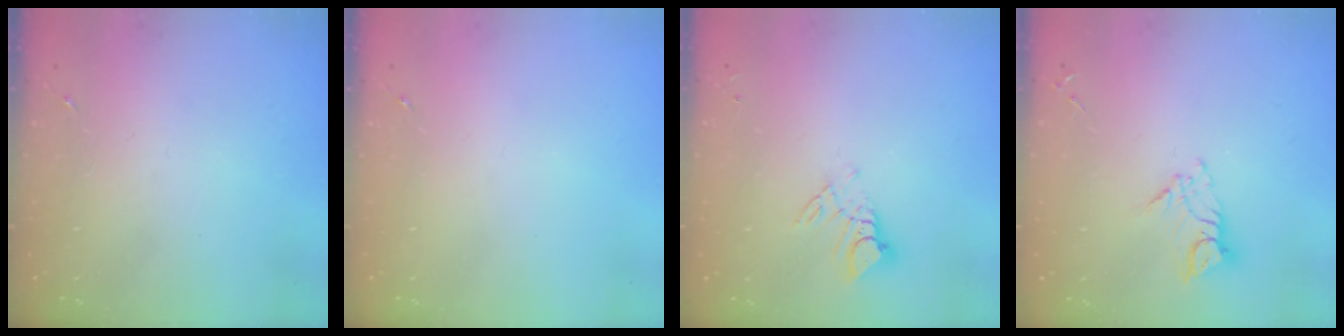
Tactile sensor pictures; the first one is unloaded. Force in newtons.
{"total": 0.0}
{"total": 6.8, "press": 6.8, "slide": 0.5}
{"total": 8.4, "press": 8.4, "slide": 0.9}